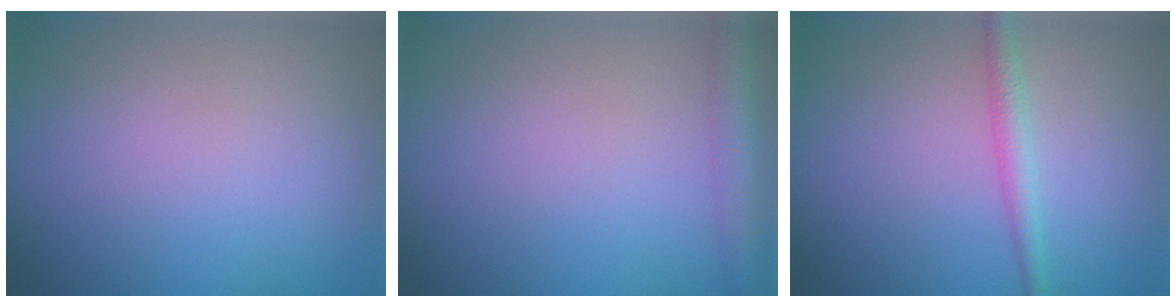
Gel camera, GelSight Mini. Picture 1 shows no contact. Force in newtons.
{"total": 3.7, "press": 3.7, "slide": 0.2}
{"total": 2.1, "press": 2.1, "slide": 0.0}